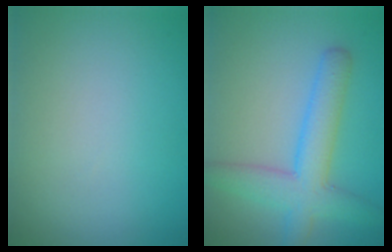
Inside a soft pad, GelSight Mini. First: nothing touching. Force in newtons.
{"total": 4.3, "press": 4.3, "slide": 0.2}